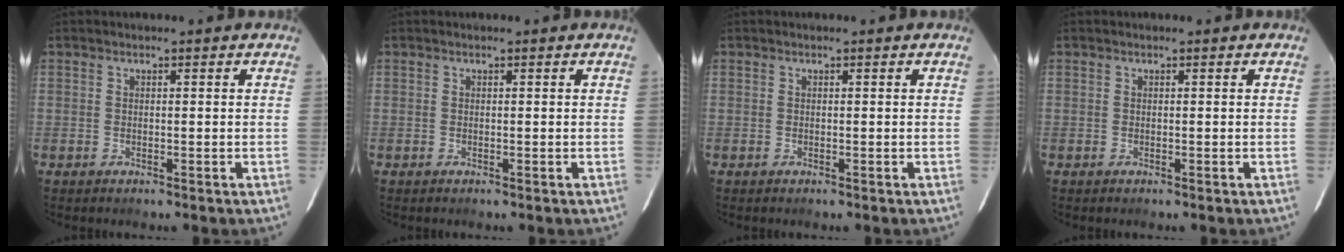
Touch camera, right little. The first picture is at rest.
{"total": 0.0}
{"total": 0.0}
{"total": 0.0}